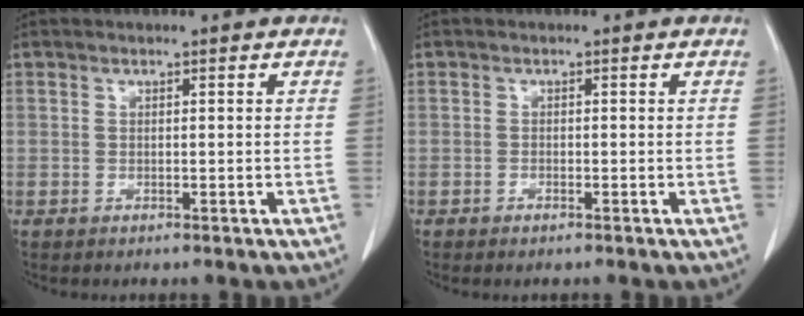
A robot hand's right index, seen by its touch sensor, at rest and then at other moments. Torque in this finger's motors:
{"motor_torque": [-0.02, 0.07, -0.04, -0.01]}